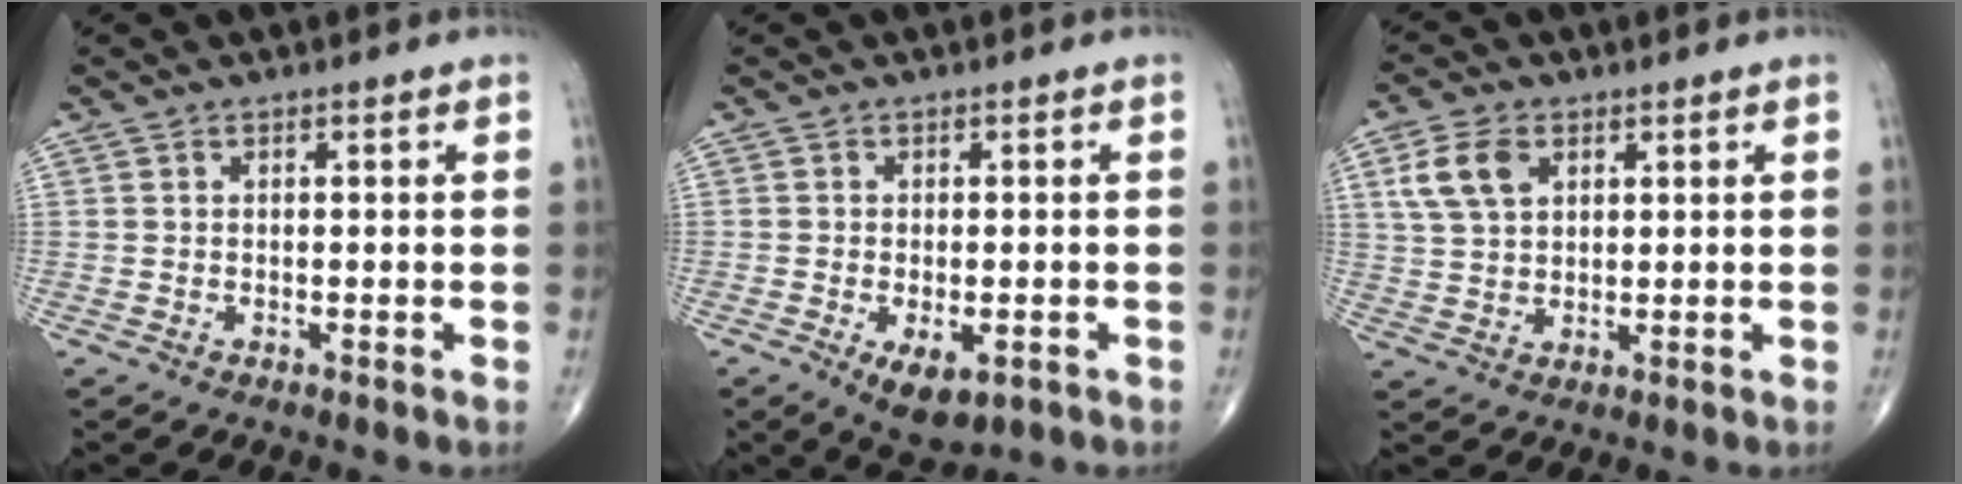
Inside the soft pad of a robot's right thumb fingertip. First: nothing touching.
{"total": 6.2, "force": [-2.3, 3.1, 4.9], "torque": [-0.076, -0.005, -0.025]}
{"total": 7.6, "force": [2.9, 4.9, 4.9], "torque": [-0.091, -0.003, 0.059]}